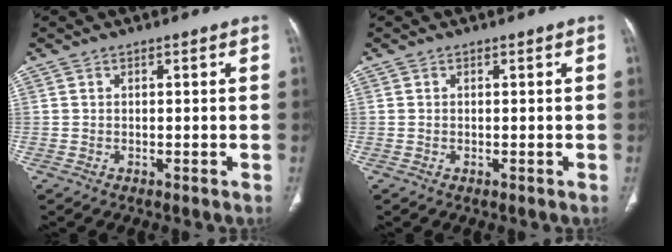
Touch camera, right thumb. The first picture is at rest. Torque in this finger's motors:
{"motor_torque": [-0.30, 0.24, -0.05, 0.52, 0.05]}